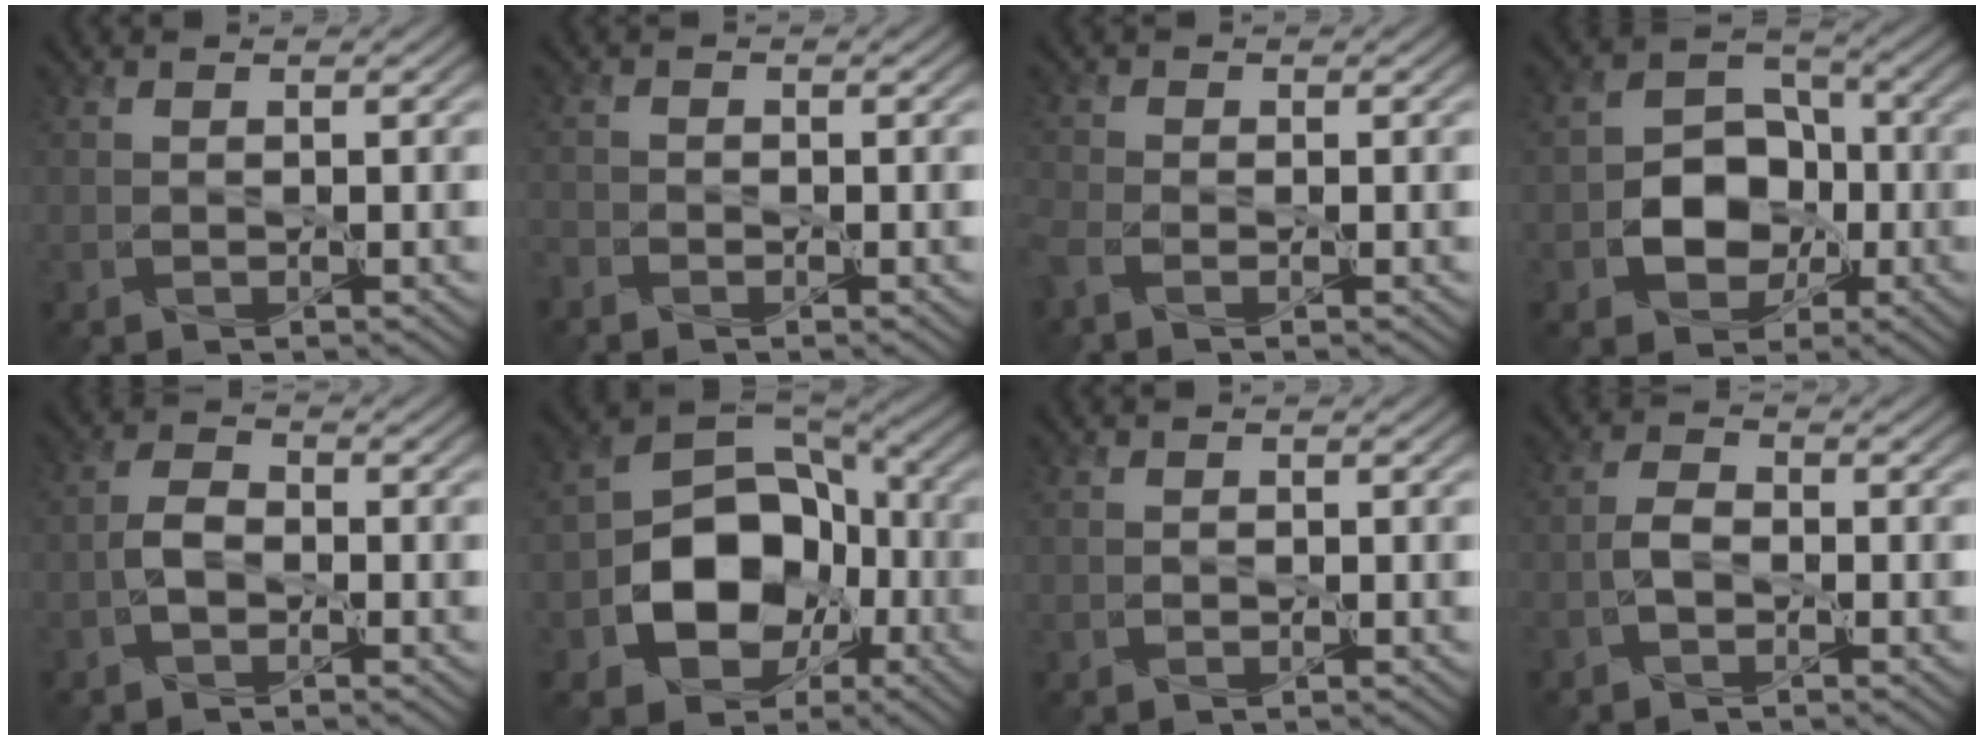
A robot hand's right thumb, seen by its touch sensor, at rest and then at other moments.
{"total": 1.6, "force": [-1.4, 0.6, 0.4], "torque": [-0.012, -0.004, -0.035]}
{"total": 2.9, "force": [-1.7, 1.3, 1.9], "torque": [-0.057, -0.009, -0.042]}
{"total": 8.2, "force": [-1.8, 6.4, 4.8], "torque": [-0.081, 0.000, -0.047]}
{"total": 2.7, "force": [-1.3, 1.4, 1.9], "torque": [-0.038, 0.009, -0.032]}
{"total": 13.6, "force": [-3.7, 10.0, 8.5], "torque": [-0.154, -0.023, -0.071]}
{"total": 0.0}
{"total": 2.3, "force": [-1.2, 1.1, 1.7], "torque": [-0.036, 0.007, -0.031]}